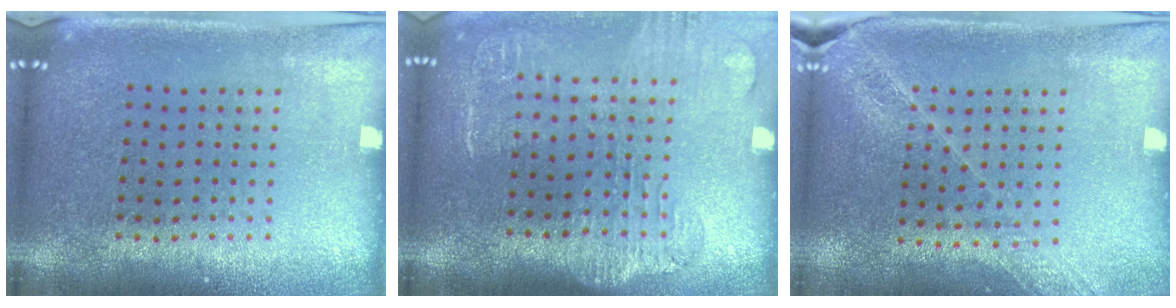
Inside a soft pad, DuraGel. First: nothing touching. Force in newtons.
{"total": 1.8, "press": 1.6, "slide": 0.9}
{"total": 1.6, "press": 1.6, "slide": 0.2}